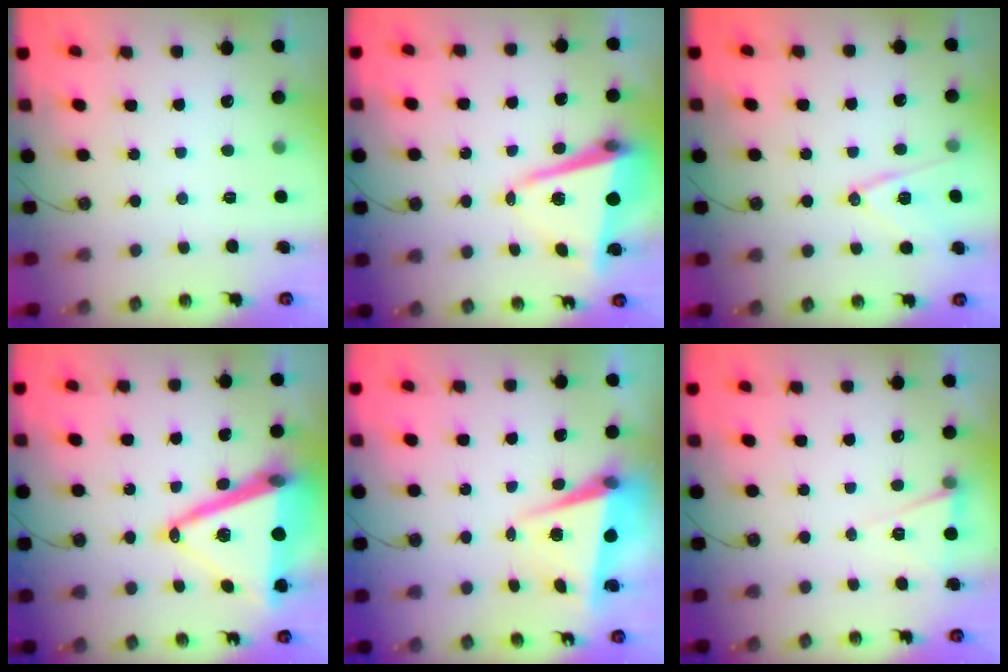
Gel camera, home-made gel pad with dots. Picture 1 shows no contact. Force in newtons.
{"total": 9.8, "press": 9.6, "slide": 1.6}
{"total": 12.1, "press": 11.5, "slide": 3.7}
{"total": 22.0, "press": 21.7, "slide": 3.7}
{"total": 5.7, "press": 5.3, "slide": 2.0}
{"total": 6.1, "press": 3.9, "slide": 4.7}